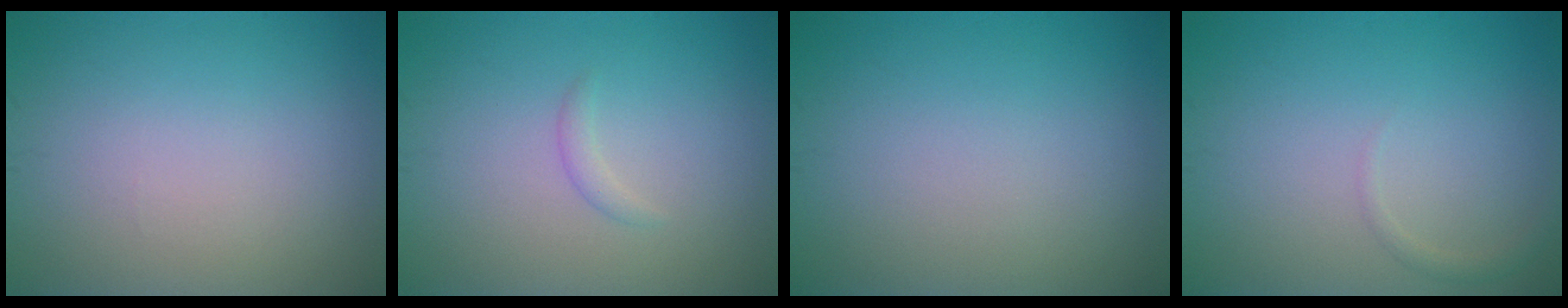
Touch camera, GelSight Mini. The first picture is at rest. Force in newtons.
{"total": 0.9, "press": 0.9, "slide": 0.0}
{"total": 0.0}
{"total": 0.8, "press": 0.8, "slide": 0.1}